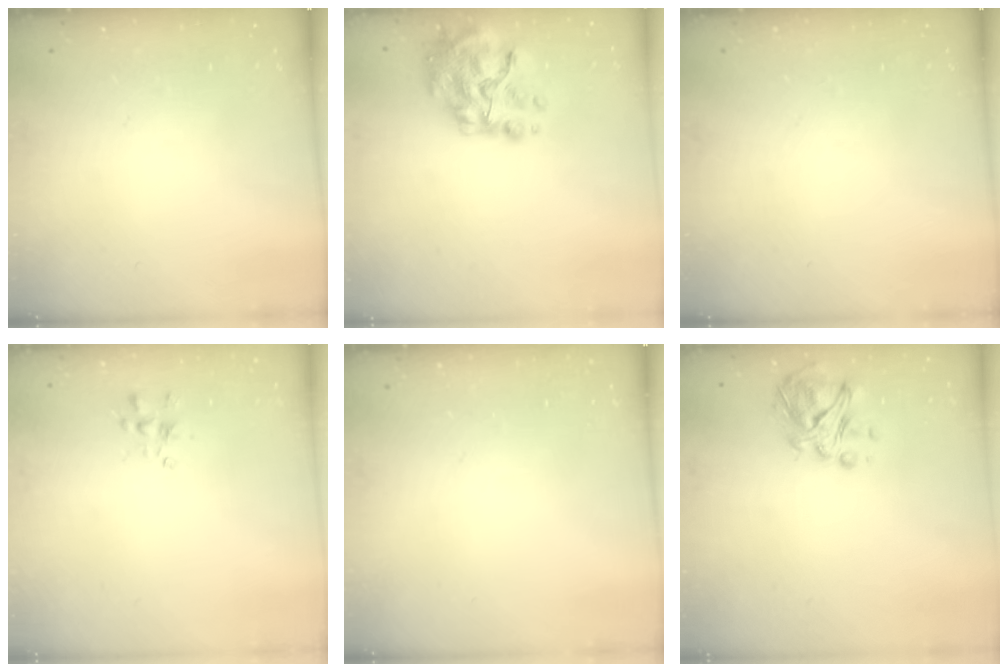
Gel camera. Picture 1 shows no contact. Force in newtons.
{"total": 13.9, "press": 13.3, "slide": 4.4}
{"total": 0.0}
{"total": 1.5, "press": 1.4, "slide": 0.7}
{"total": 0.0}
{"total": 6.5, "press": 6.4, "slide": 1.2}